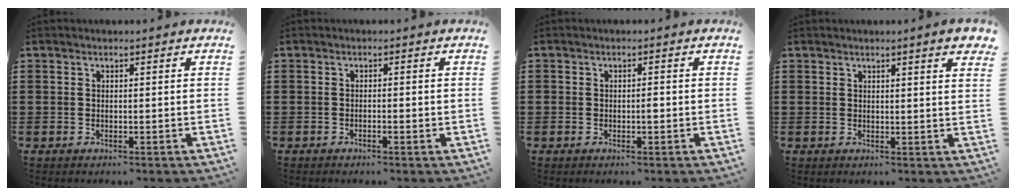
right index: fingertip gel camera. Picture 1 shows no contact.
{"total": 1.0, "force": [-0.6, 0.0, 0.8], "torque": [-0.014, -0.005, -0.011]}
{"total": 1.2, "force": [-0.4, 0.5, 1.0], "torque": [-0.020, -0.002, -0.008]}
{"total": 2.3, "force": [1.7, -0.2, 1.5], "torque": [-0.032, 0.001, 0.031]}